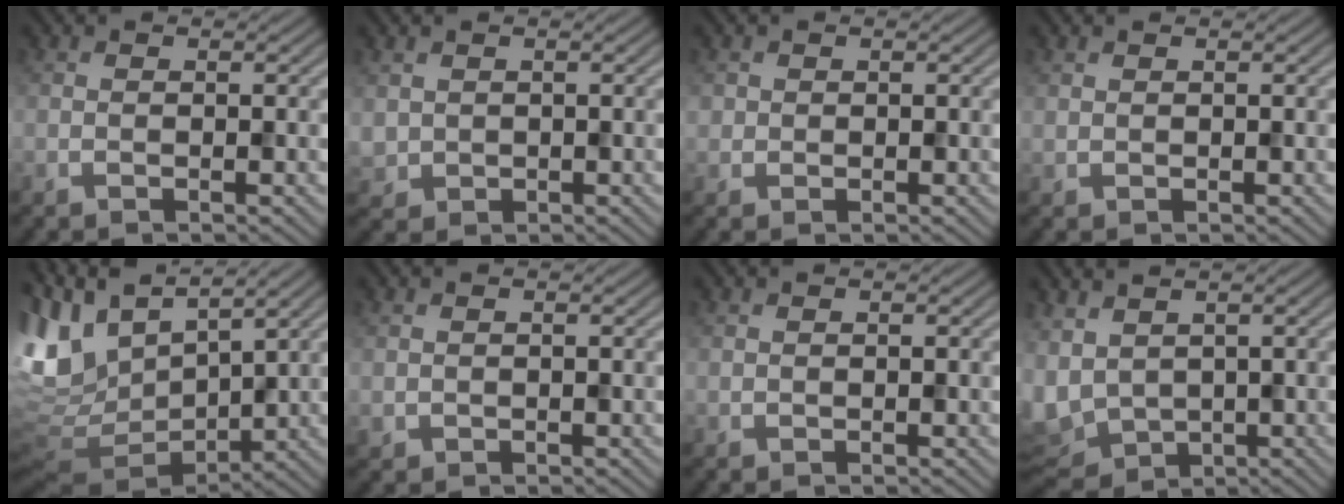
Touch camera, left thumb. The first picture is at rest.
{"total": 1.8, "force": [0.7, 1.6, 0.5], "torque": [-0.023, -0.006, 0.017]}
{"total": 1.0, "force": [0.3, 0.9, 0.1], "torque": [0.000, -0.004, 0.005]}
{"total": 0.6, "force": [0.5, 0.1, 0.1], "torque": [-0.007, -0.001, 0.015]}
{"total": 9.5, "force": [3.2, 5.1, 7.3], "torque": [-0.202, -0.002, 0.067]}
{"total": 0.6, "force": [0.3, 0.5, 0.1], "torque": [-0.005, -0.004, 0.010]}
{"total": 0.0}
{"total": 7.5, "force": [1.0, 4.8, 5.7], "torque": [-0.165, -0.010, 0.022]}